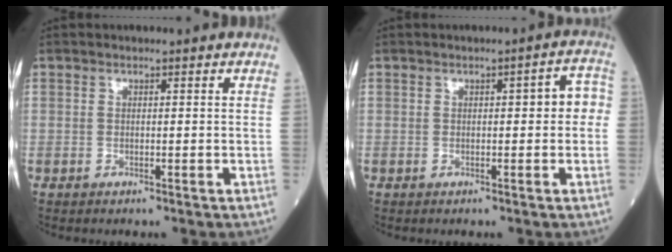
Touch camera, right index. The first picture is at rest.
{"total": 3.9, "force": [0.2, 1.3, 3.7], "torque": [-0.036, 0.021, -0.003]}